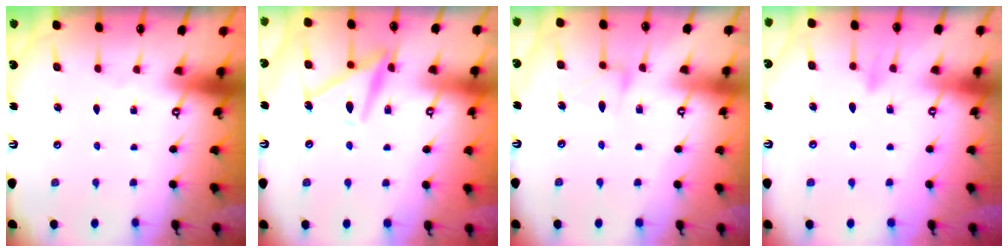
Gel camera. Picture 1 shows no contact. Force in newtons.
{"total": 13.9, "press": 13.9, "slide": 1.1}
{"total": 9.6, "press": 9.6, "slide": 0.5}
{"total": 8.2, "press": 8.1, "slide": 0.6}